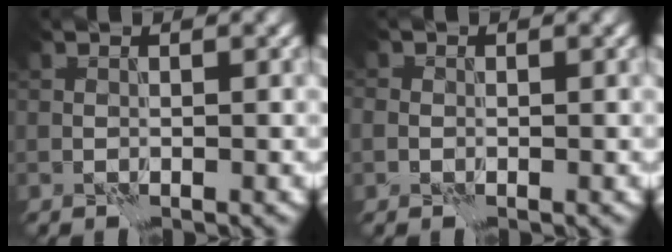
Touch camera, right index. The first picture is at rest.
{"total": 0.6, "force": [-0.2, 0.6, 0.1], "torque": [0.000, 0.002, -0.009]}